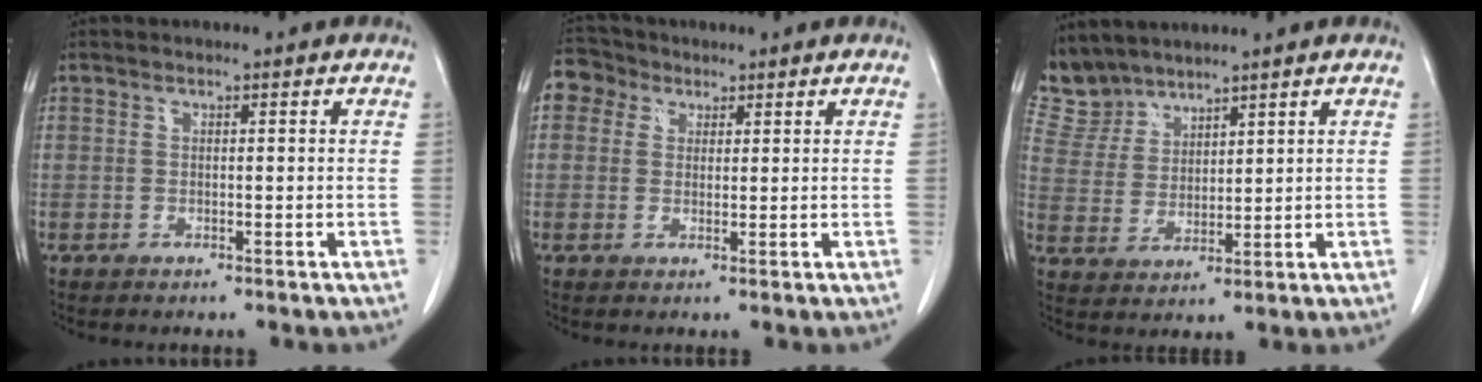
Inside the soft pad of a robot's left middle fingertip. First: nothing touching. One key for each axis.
{"total": 4.6, "fx": 2.3, "fy": 3.9, "fz": 0.9, "tx": -0.019, "ty": 0.021, "tz": 0.043}
{"total": 5.9, "fx": 5.7, "fy": 1.5, "fz": -0.3, "tx": -0.008, "ty": 0.011, "tz": 0.132}